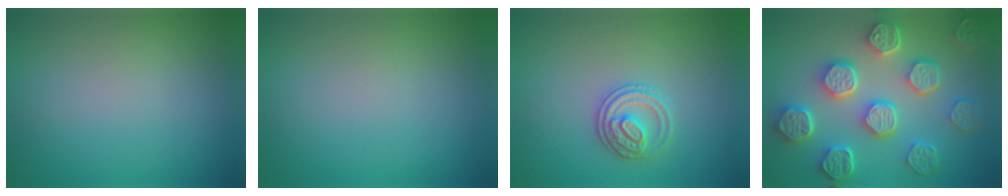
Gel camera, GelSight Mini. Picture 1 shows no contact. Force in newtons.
{"total": 0.0}
{"total": 2.7, "press": 2.6, "slide": 0.5}
{"total": 8.3, "press": 6.4, "slide": 5.3}